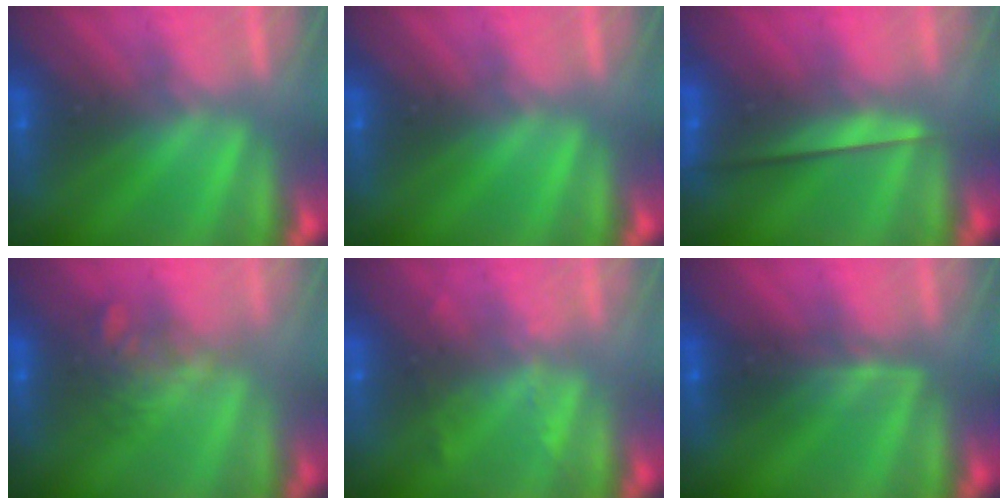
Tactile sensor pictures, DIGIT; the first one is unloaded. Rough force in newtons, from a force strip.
{"total": 0.0}
{"total": 2.3}
{"total": 3.9}
{"total": 2.3}
{"total": 2.4}